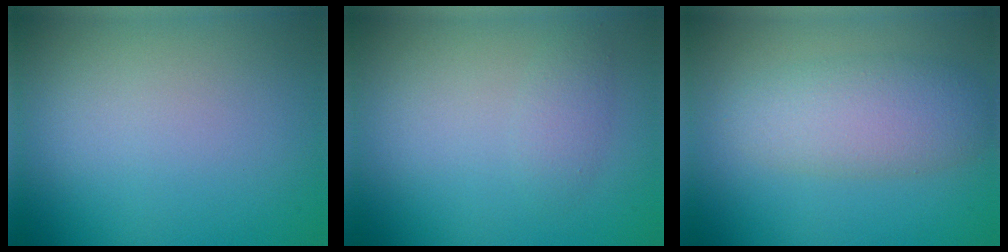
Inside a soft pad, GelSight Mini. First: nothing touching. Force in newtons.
{"total": 1.5, "press": 1.5, "slide": 0.0}
{"total": 4.5, "press": 4.5, "slide": 0.4}